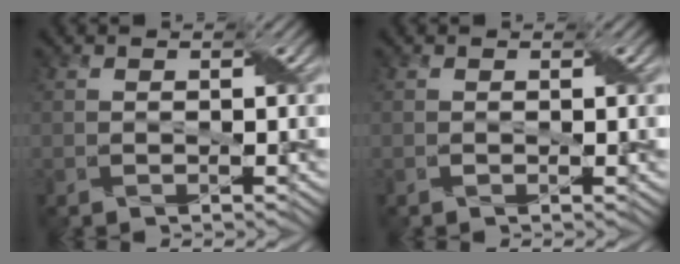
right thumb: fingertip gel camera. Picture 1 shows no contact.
{"total": 0.0}